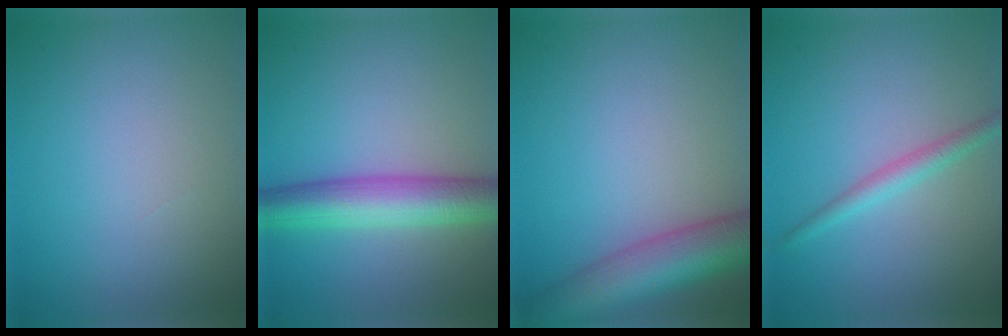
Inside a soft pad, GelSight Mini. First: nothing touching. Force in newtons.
{"total": 6.6, "press": 6.6, "slide": 0.1}
{"total": 8.2, "press": 8.2, "slide": 0.3}
{"total": 1.9, "press": 1.9, "slide": 0.0}